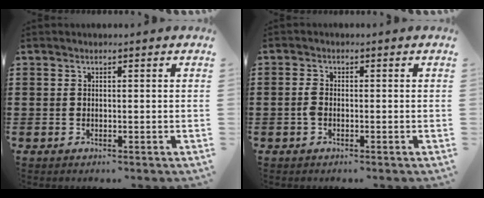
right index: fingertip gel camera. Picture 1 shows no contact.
{"total": 1.8, "force": [-0.5, 0.9, 1.4], "torque": [-0.044, -0.006, -0.015]}